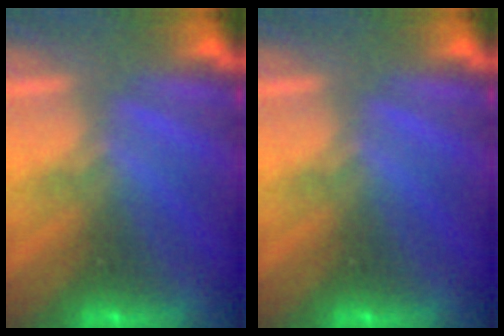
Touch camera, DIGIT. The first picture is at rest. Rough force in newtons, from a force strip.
{"total": 0.0}